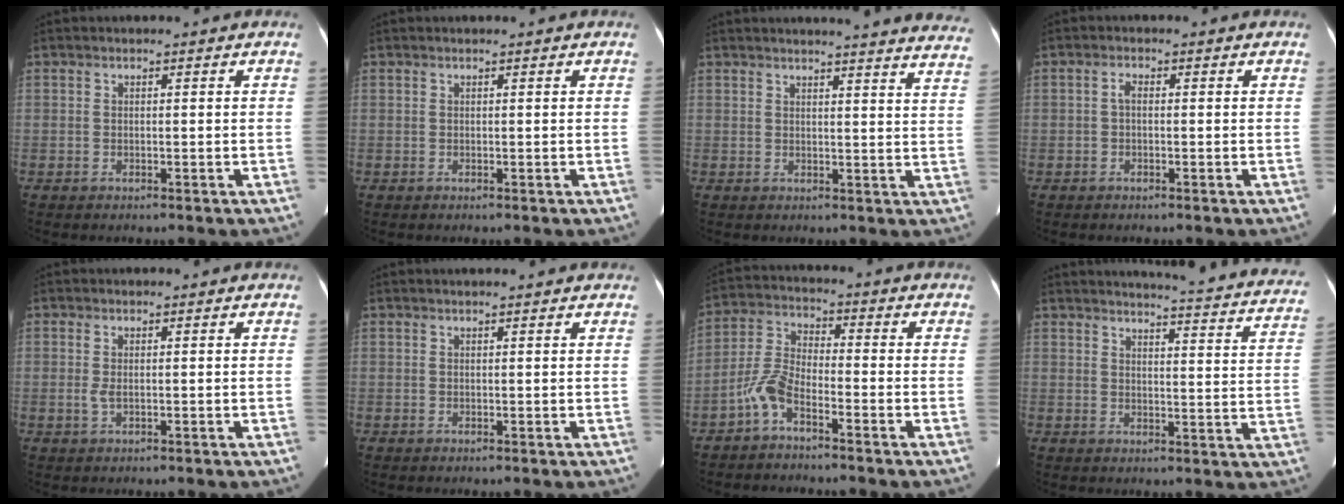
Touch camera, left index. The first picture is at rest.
{"total": 0.0}
{"total": 20.6, "force": [19.7, 0.7, 5.8], "torque": [-0.064, -0.088, 0.203]}
{"total": 1.1, "force": [-0.1, 0.7, 0.9], "torque": [-0.015, 0.004, -0.001]}
{"total": 1.3, "force": [0.1, 0.4, 1.2], "torque": [-0.031, -0.003, 0.007]}
{"total": 3.6, "force": [3.3, 0.3, 1.4], "torque": [-0.019, 0.021, 0.034]}
{"total": 5.5, "force": [-3.8, 1.4, 3.6], "torque": [-0.094, 0.004, -0.082]}
{"total": 22.2, "force": [21.0, 1.3, 7.2], "torque": [-0.085, -0.092, 0.220]}